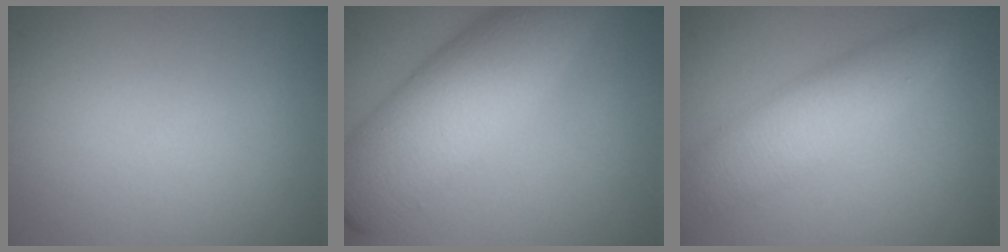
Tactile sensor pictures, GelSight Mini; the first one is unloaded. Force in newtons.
{"total": 8.4, "press": 8.4, "slide": 0.1}
{"total": 4.9, "press": 4.9, "slide": 0.1}